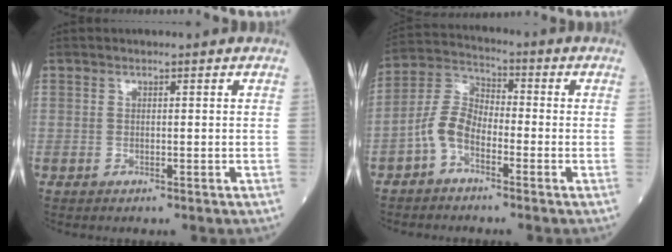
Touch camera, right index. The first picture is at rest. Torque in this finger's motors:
{"motor_torque": [0.19, -0.15, 0.36, 0.11]}